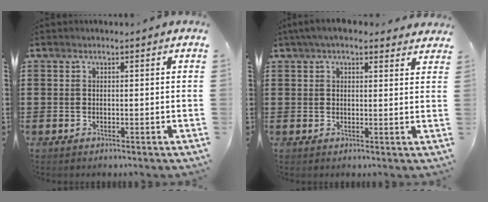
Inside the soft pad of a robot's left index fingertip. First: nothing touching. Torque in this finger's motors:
{"motor_torque": [1.08, -1.06, 0.71, 0.17]}